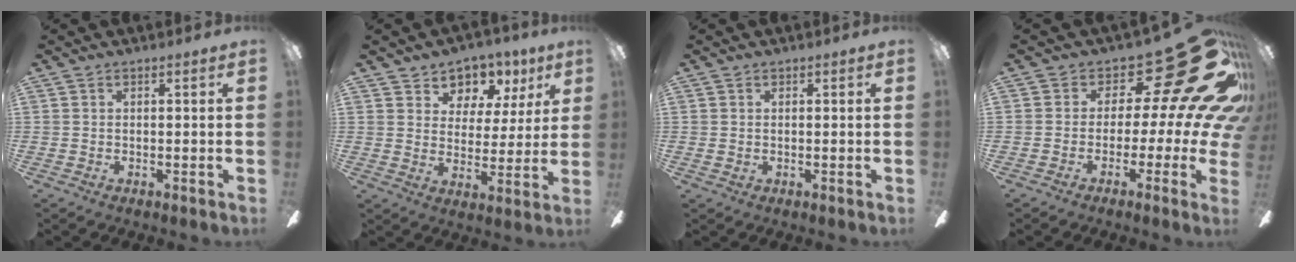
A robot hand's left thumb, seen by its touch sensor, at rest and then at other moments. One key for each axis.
{"total": 7.5, "fx": 5.3, "fy": 5.2, "fz": 1.3, "tx": -0.022, "ty": -0.045, "tz": 0.098}
{"total": 0.6, "fx": 0.2, "fy": 0.5, "fz": 0.1, "tx": -0.003, "ty": 0.003, "tz": 0.004}
{"total": 22.5, "fx": 9.8, "fy": 8.7, "fz": 18.3, "tx": -0.243, "ty": -0.073, "tz": 0.172}